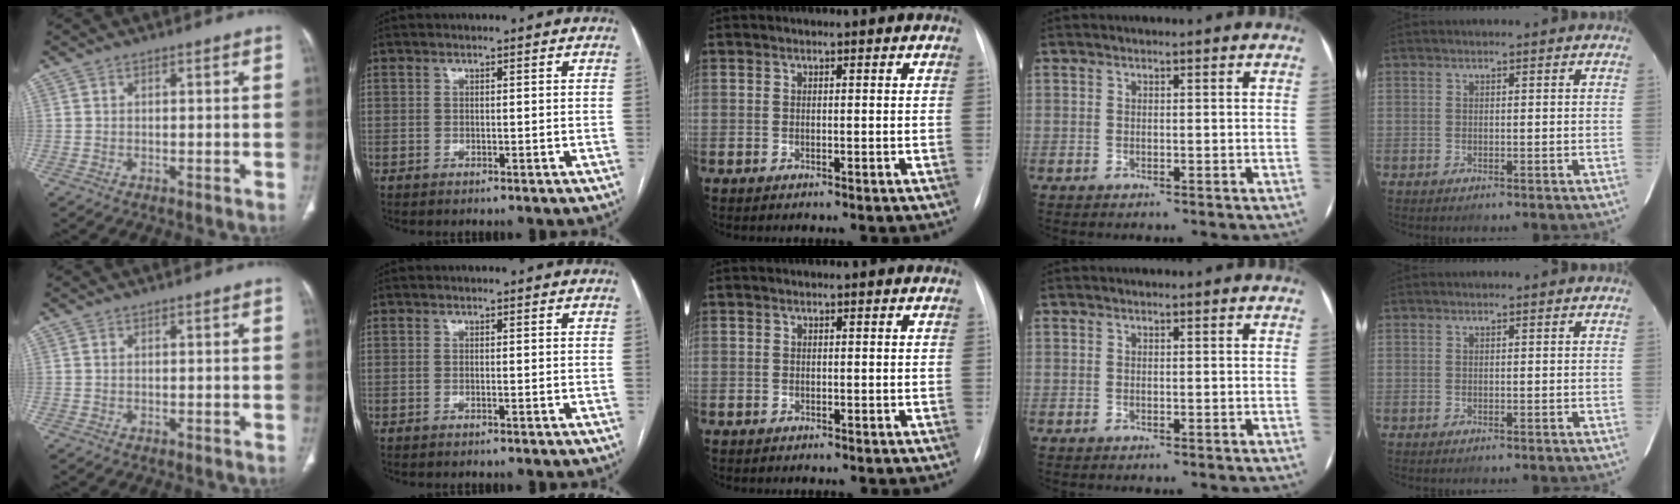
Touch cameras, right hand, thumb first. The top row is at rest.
{"middle": {"total": 0.6, "force": [-0.4, 0.4, 0.0], "torque": [-0.007, 0.002, -0.007]}}